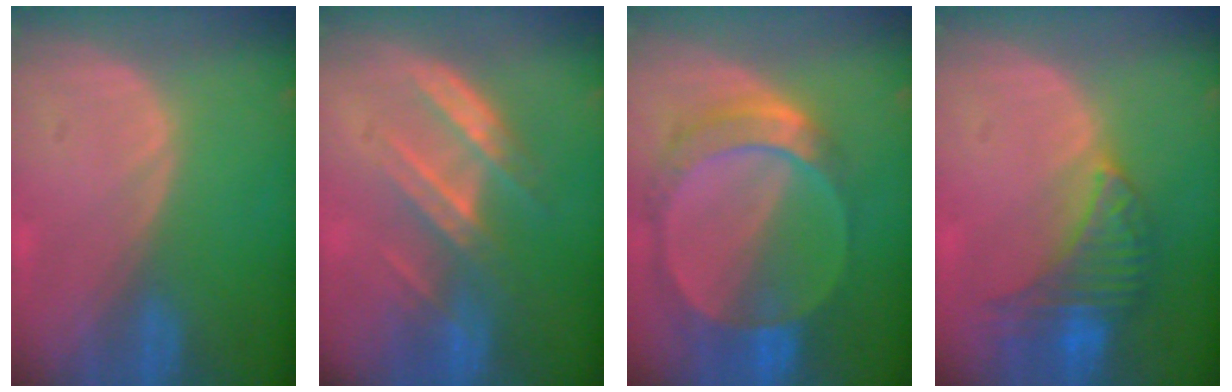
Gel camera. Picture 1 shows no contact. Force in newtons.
{"total": 7.2, "press": 6.5, "slide": 3.0}
{"total": 9.2, "press": 8.1, "slide": 4.5}
{"total": 7.4, "press": 7.1, "slide": 2.1}